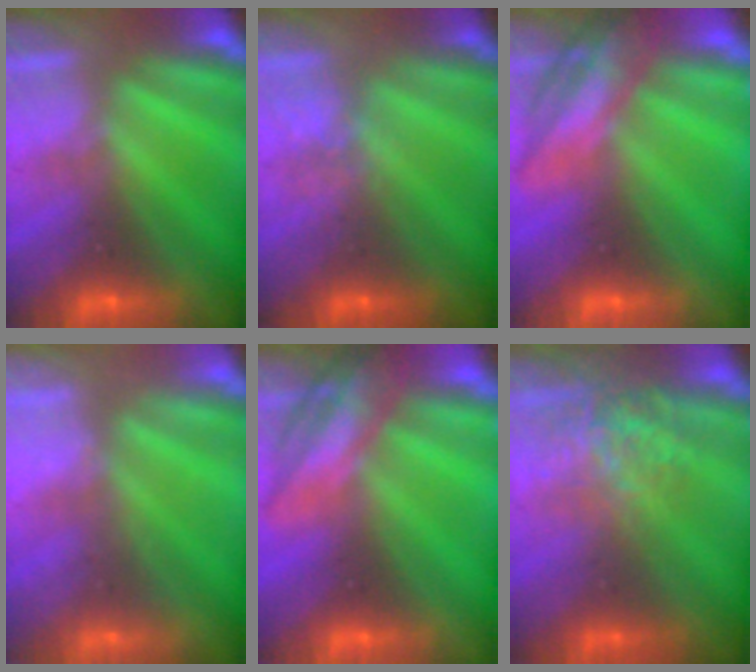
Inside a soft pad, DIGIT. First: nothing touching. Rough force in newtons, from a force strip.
{"total": 2.1}
{"total": 2.4}
{"total": 2.2}
{"total": 2.4}
{"total": 3.6}